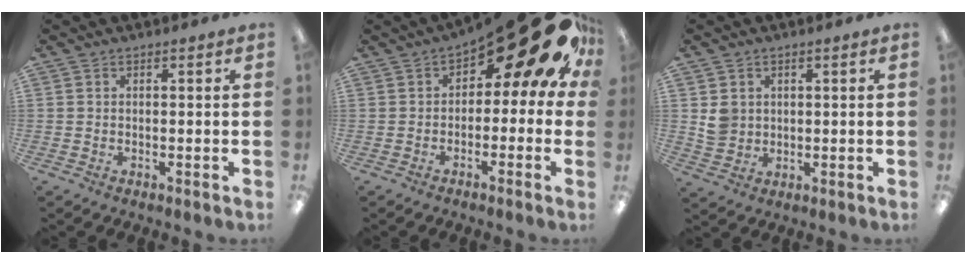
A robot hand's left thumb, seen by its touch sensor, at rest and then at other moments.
{"total": 18.6, "force": [8.9, 6.9, 14.8], "torque": [-0.195, -0.053, 0.143]}
{"total": 4.3, "force": [1.0, 4.0, 1.1], "torque": [-0.014, 0.000, 0.017]}